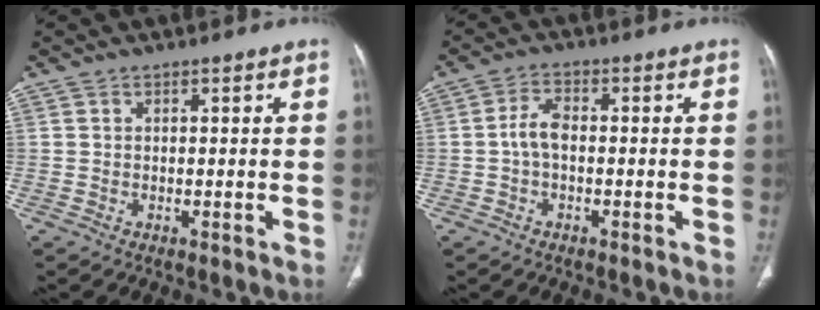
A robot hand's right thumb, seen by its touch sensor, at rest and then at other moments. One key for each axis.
{"total": 3.8, "fx": -0.6, "fy": 2.1, "fz": 3.1, "tx": -0.062, "ty": 0.013, "tz": -0.017}